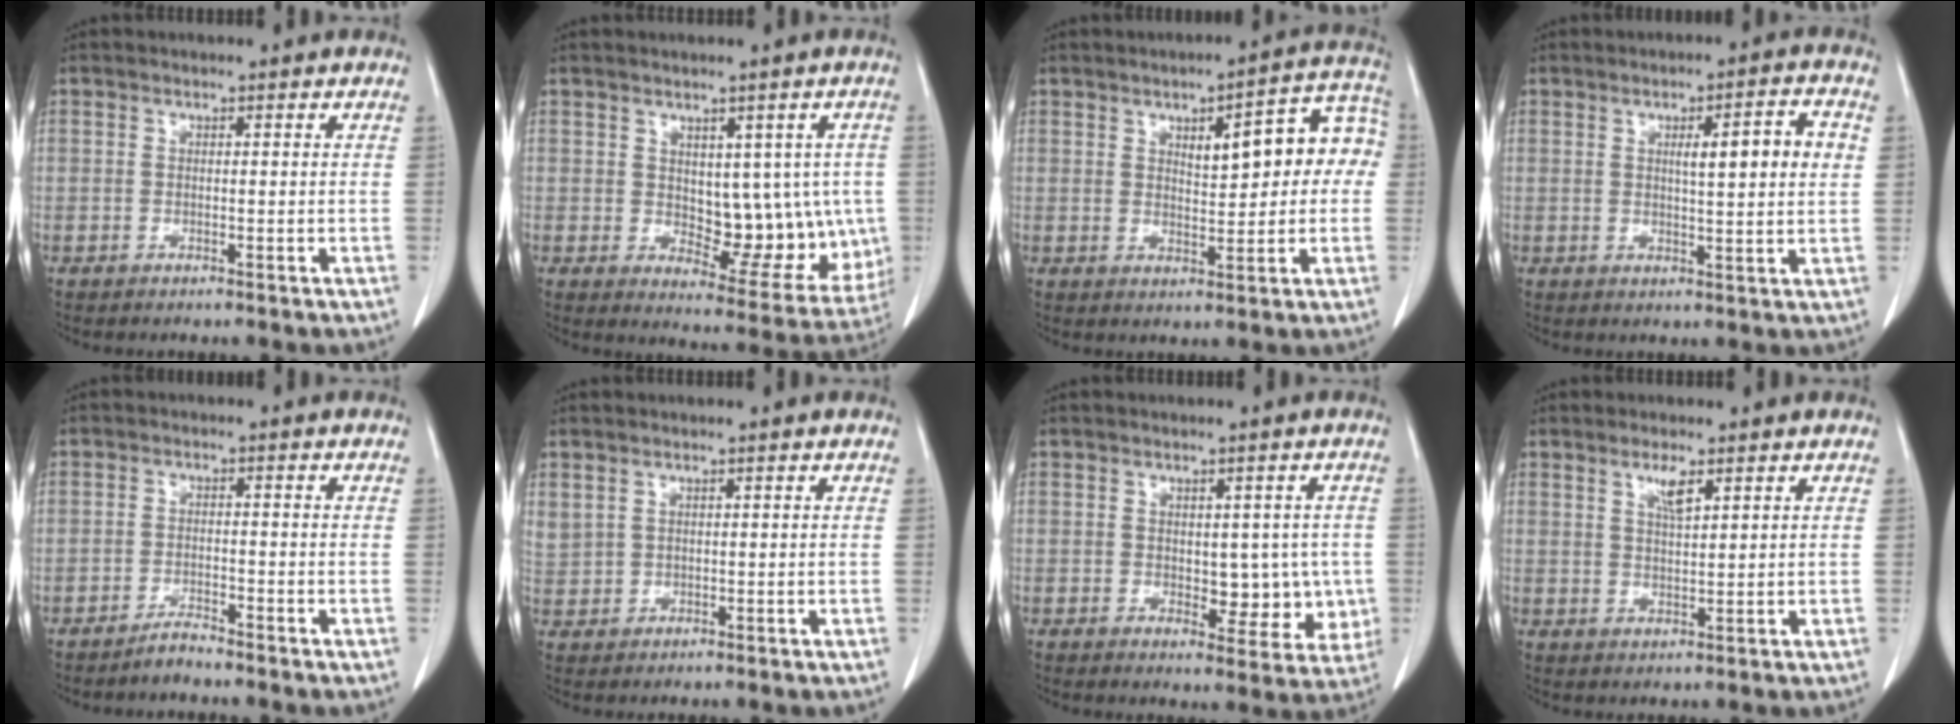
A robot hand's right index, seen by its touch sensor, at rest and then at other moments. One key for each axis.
{"total": 11.5, "fx": 0.8, "fy": 6.3, "fz": 9.6, "tx": -0.102, "ty": 0.004, "tz": 0.032}
{"total": 11.0, "fx": 2.0, "fy": 3.7, "fz": 10.2, "tx": -0.126, "ty": 0.038, "tz": 0.028}
{"total": 7.3, "fx": 1.6, "fy": 0.6, "fz": 7.1, "tx": -0.107, "ty": 0.008, "tz": 0.023}
{"total": 2.2, "fx": -2.1, "fy": 0.2, "fz": 0.6, "tx": -0.009, "ty": -0.002, "tz": -0.036}
{"total": 3.0, "fx": 1.7, "fy": 2.2, "fz": 1.2, "tx": -0.031, "ty": 0.012, "tz": 0.047}
{"total": 7.1, "fx": -0.2, "fy": 4.0, "fz": 5.8, "tx": -0.049, "ty": 0.004, "tz": 0.007}
{"total": 3.0, "fx": 1.8, "fy": 0.4, "fz": 2.4, "tx": -0.047, "ty": 0.000, "tz": 0.034}